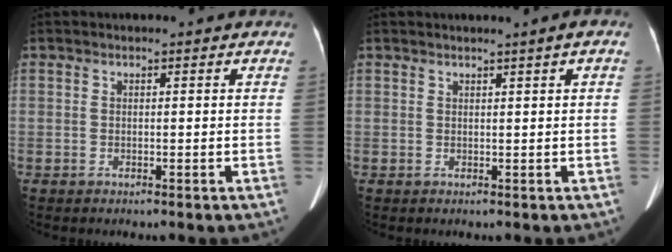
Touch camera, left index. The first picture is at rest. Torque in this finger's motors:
{"motor_torque": [0.03, -0.06, -0.13, -0.13]}